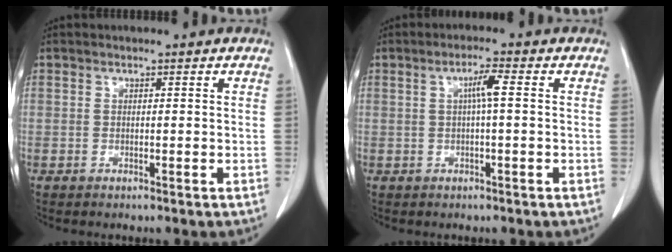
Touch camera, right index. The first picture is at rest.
{"total": 3.0, "force": [0.5, 0.2, 3.0], "torque": [-0.054, 0.005, 0.007]}